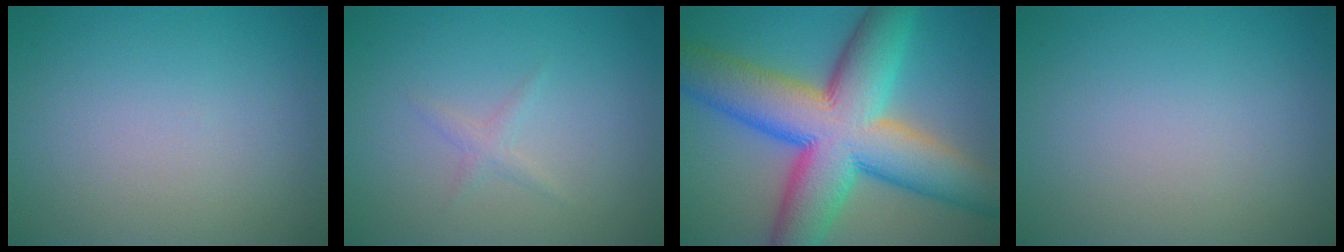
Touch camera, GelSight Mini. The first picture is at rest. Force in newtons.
{"total": 1.0, "press": 1.0, "slide": 0.1}
{"total": 15.3, "press": 15.3, "slide": 0.4}
{"total": 0.0}